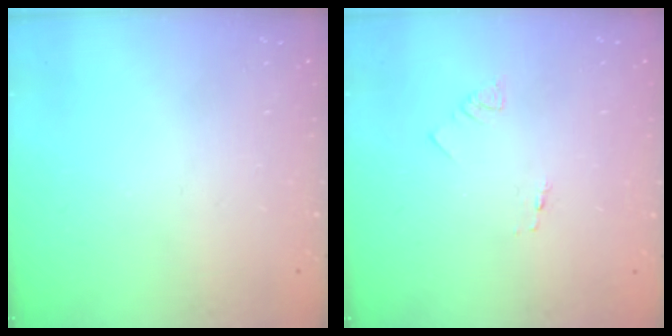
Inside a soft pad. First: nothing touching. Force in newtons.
{"total": 1.3, "press": 1.2, "slide": 0.1}